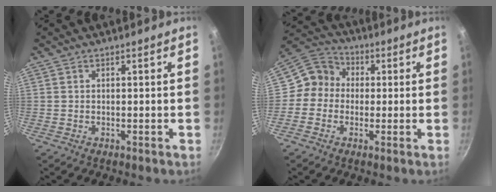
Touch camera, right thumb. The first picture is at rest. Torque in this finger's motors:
{"motor_torque": [-0.09, 0.20, -0.17, -0.29, -0.01]}